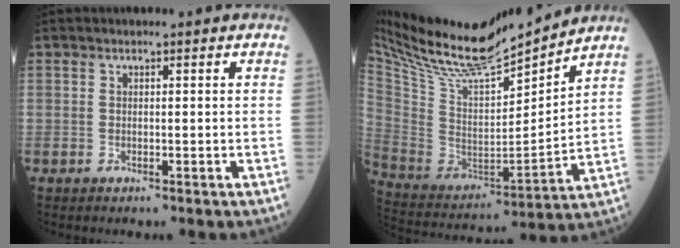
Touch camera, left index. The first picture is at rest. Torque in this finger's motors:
{"motor_torque": [0.96, -1.17, 0.08, 0.08]}